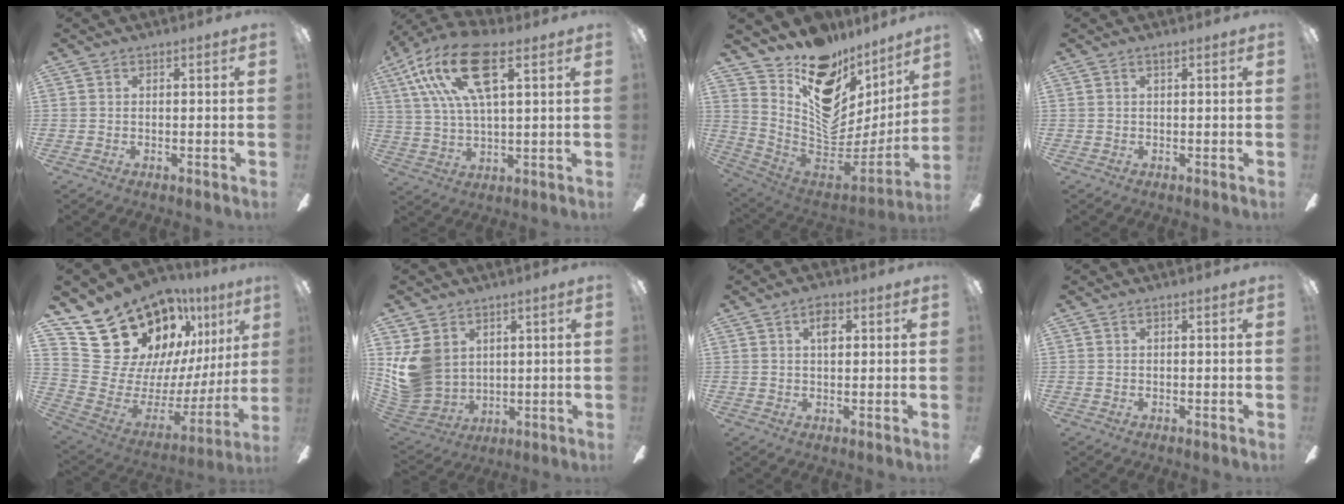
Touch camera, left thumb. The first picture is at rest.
{"total": 18.8, "force": [9.5, 7.4, 14.5], "torque": [-0.291, -0.020, 0.159]}
{"total": 17.8, "force": [11.4, 10.6, 8.8], "torque": [-0.127, -0.095, 0.212]}
{"total": 0.6, "force": [0.5, 0.1, 0.3], "torque": [-0.008, 0.001, 0.009]}
{"total": 20.0, "force": [16.1, 10.5, 5.3], "torque": [-0.088, -0.137, 0.319]}
{"total": 12.8, "force": [2.9, 10.8, 6.1], "torque": [-0.155, -0.015, 0.060]}
{"total": 4.1, "force": [1.6, 2.3, 3.0], "torque": [-0.041, -0.002, 0.021]}
{"total": 0.0}